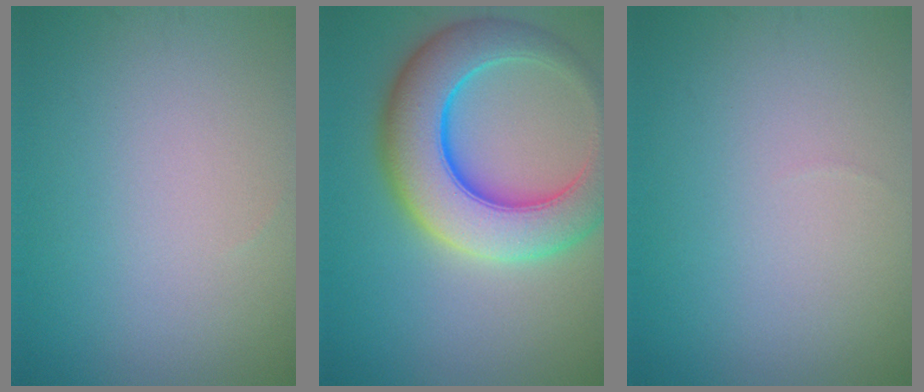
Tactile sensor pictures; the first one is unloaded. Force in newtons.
{"total": 10.1, "press": 10.1, "slide": 0.4}
{"total": 0.0}